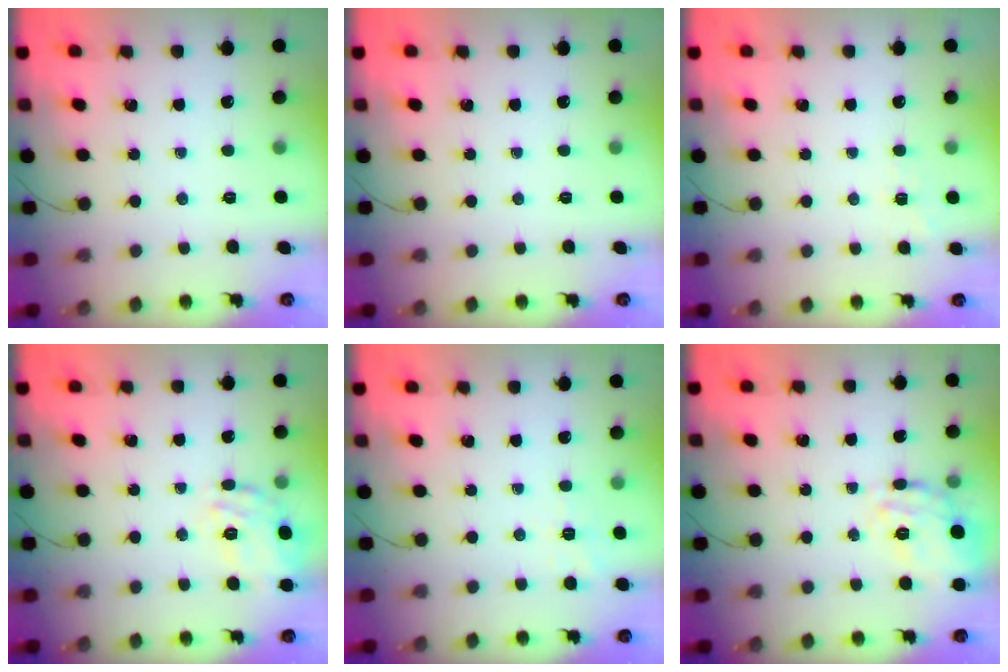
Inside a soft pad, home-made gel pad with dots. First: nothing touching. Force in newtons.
{"total": 0.0}
{"total": 5.2, "press": 5.0, "slide": 1.6}
{"total": 17.1, "press": 17.1, "slide": 1.1}
{"total": 1.8, "press": 0.2, "slide": 1.8}
{"total": 12.3, "press": 12.3, "slide": 0.7}